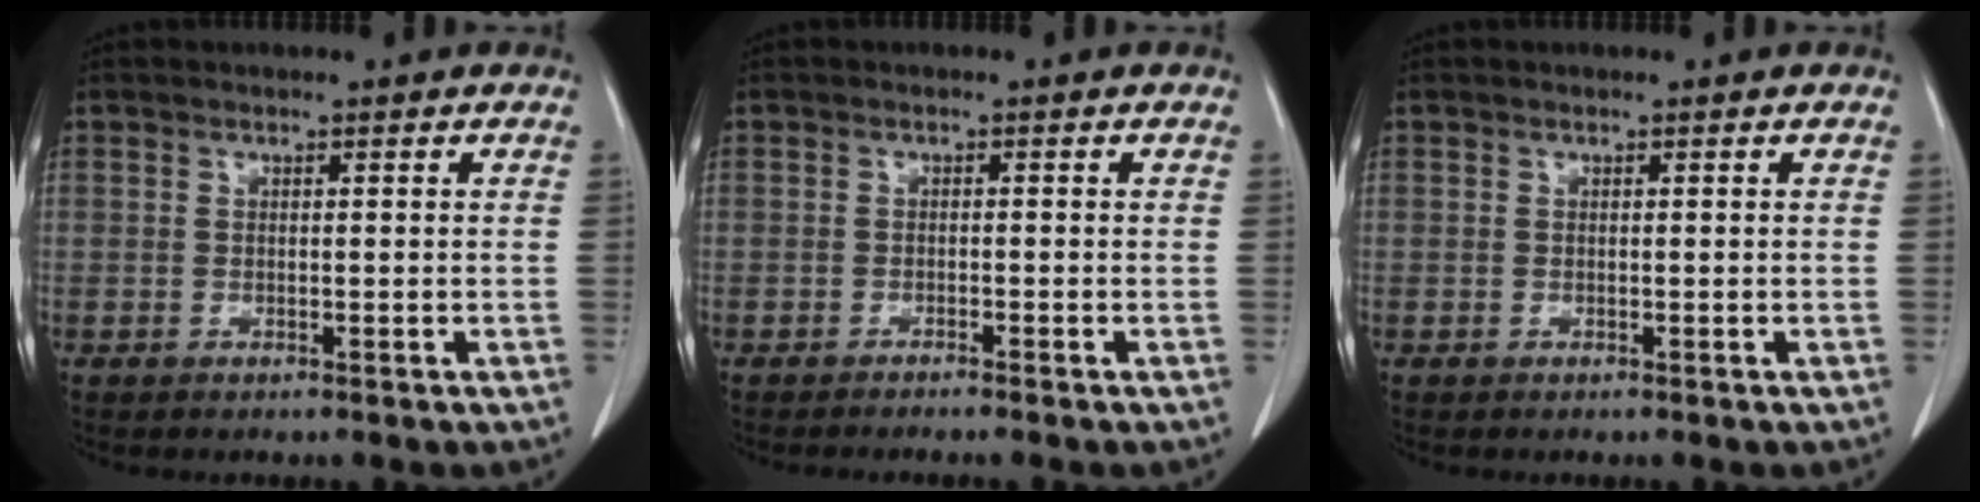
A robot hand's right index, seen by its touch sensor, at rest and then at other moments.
{"total": 2.4, "force": [-2.1, -0.4, 1.1], "torque": [-0.012, 0.002, -0.030]}
{"total": 0.0}